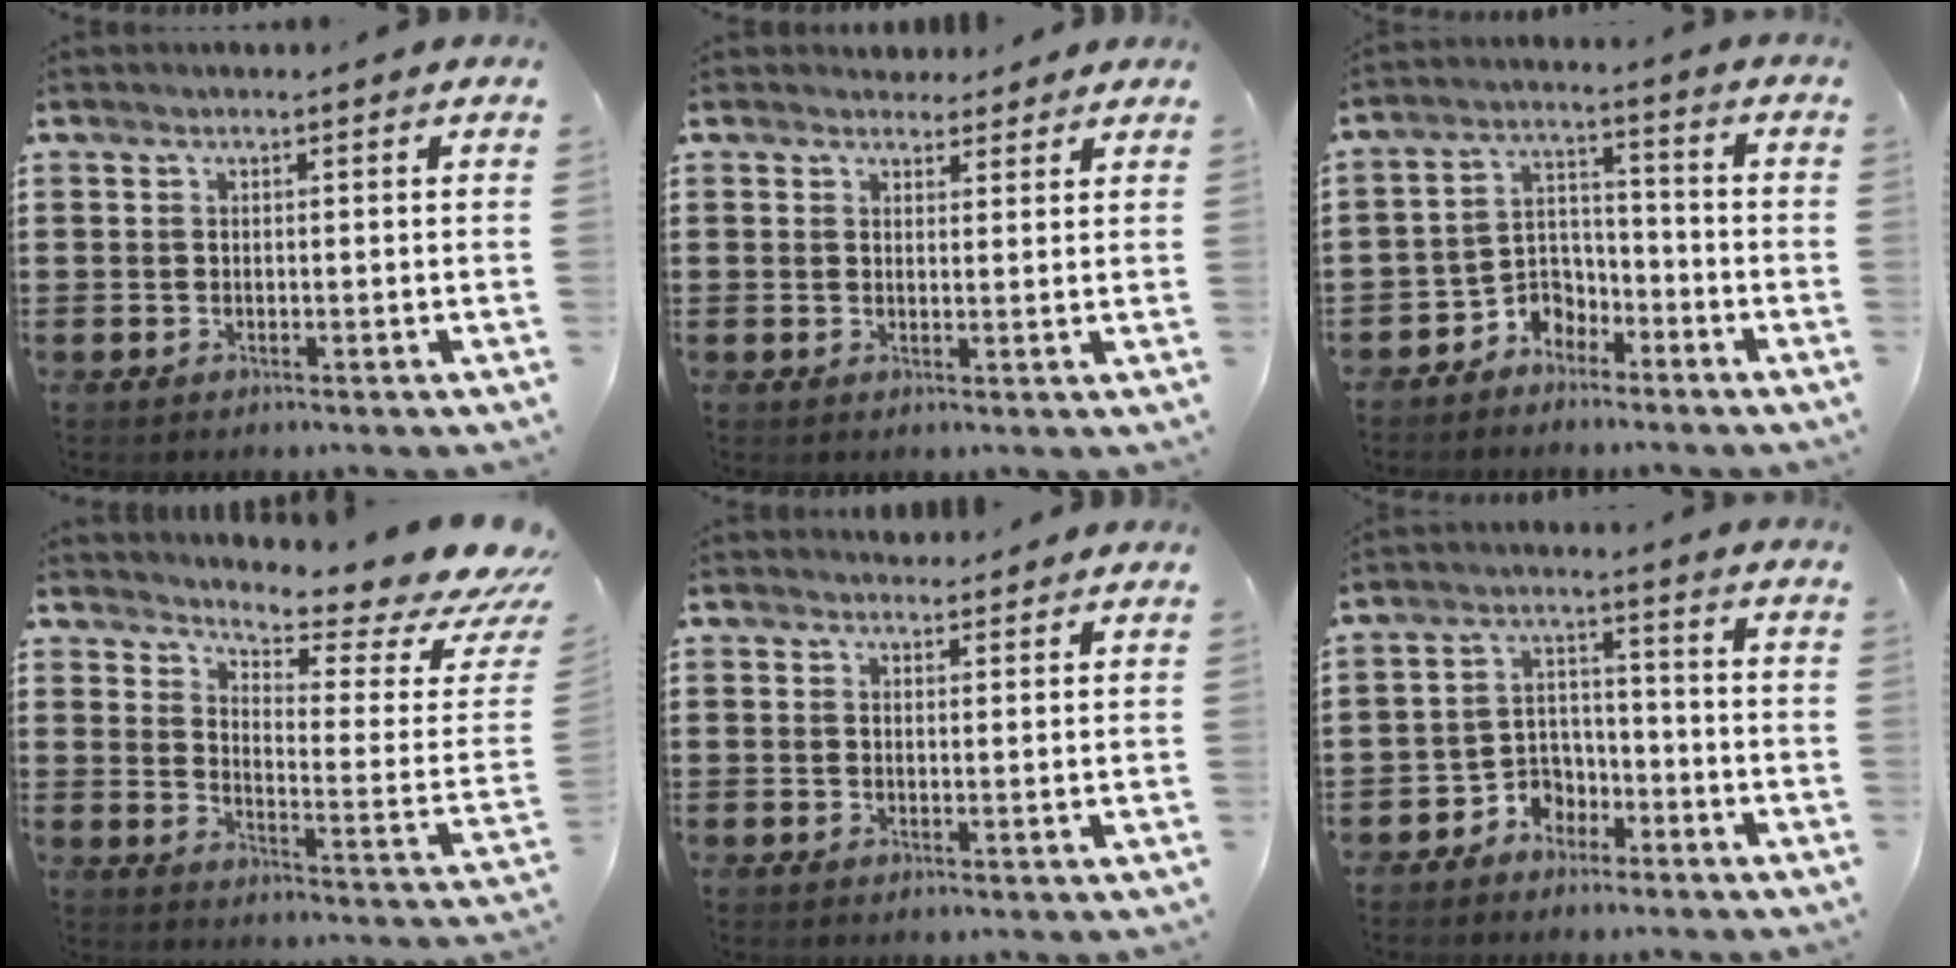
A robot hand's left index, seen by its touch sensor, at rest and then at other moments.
{"total": 2.5, "force": [2.2, 1.2, 0.1], "torque": [0.000, -0.001, 0.041]}
{"total": 4.9, "force": [-4.1, 2.6, 0.4], "torque": [-0.017, 0.009, -0.084]}
{"total": 6.5, "force": [6.0, 0.4, 2.6], "torque": [-0.057, -0.063, 0.095]}
{"total": 1.9, "force": [1.8, 0.6, 0.0], "torque": [0.002, -0.001, 0.033]}
{"total": 4.7, "force": [-3.6, 3.0, 0.6], "torque": [-0.028, 0.009, -0.077]}